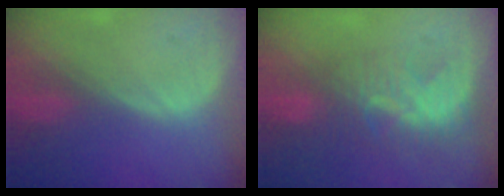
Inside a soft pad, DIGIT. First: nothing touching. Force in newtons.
{"total": 7.7, "press": 7.2, "slide": 2.6}